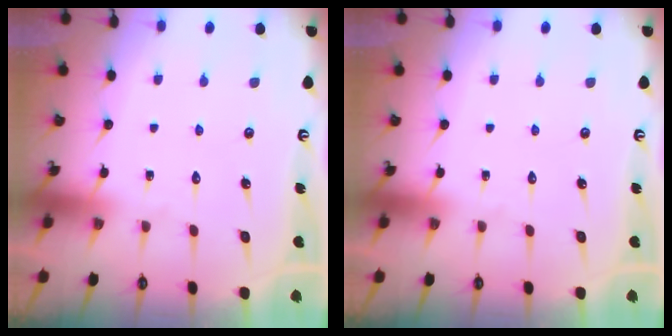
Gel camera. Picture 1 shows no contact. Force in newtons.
{"total": 0.0}